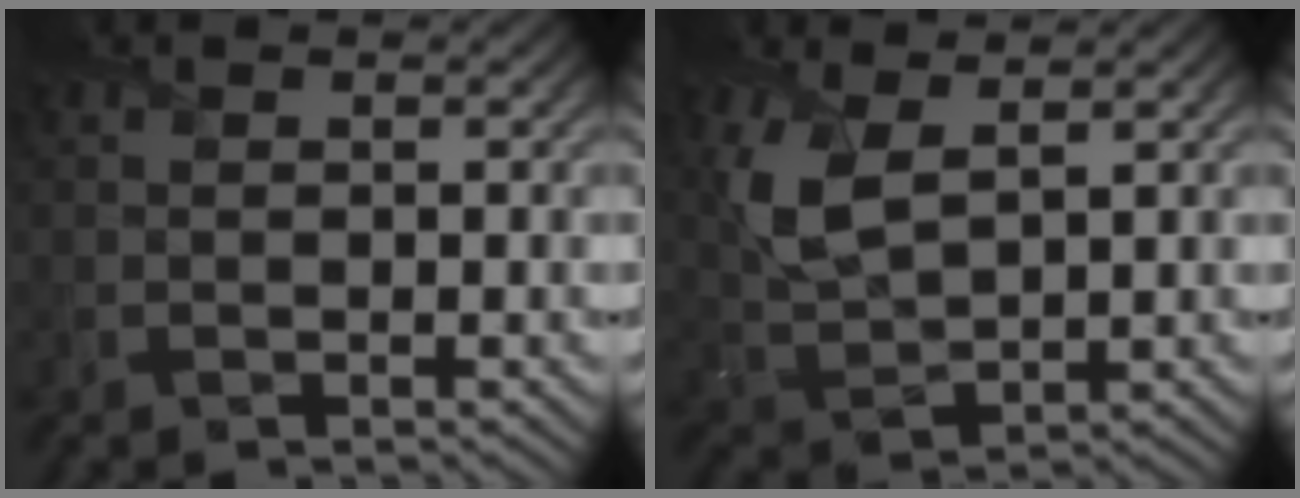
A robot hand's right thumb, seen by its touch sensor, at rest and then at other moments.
{"total": 6.7, "force": [2.7, 3.1, 5.2], "torque": [-0.132, 0.000, 0.056]}